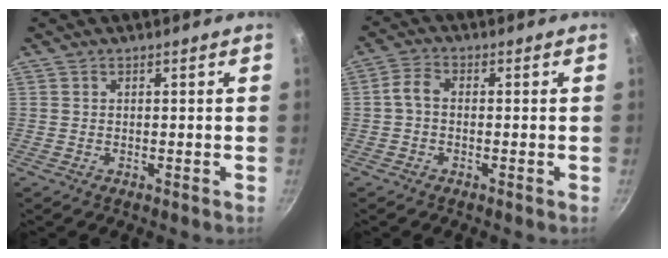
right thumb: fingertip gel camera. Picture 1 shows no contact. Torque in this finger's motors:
{"motor_torque": [0.68, 0.63, 1.07, -0.40, 0.34]}